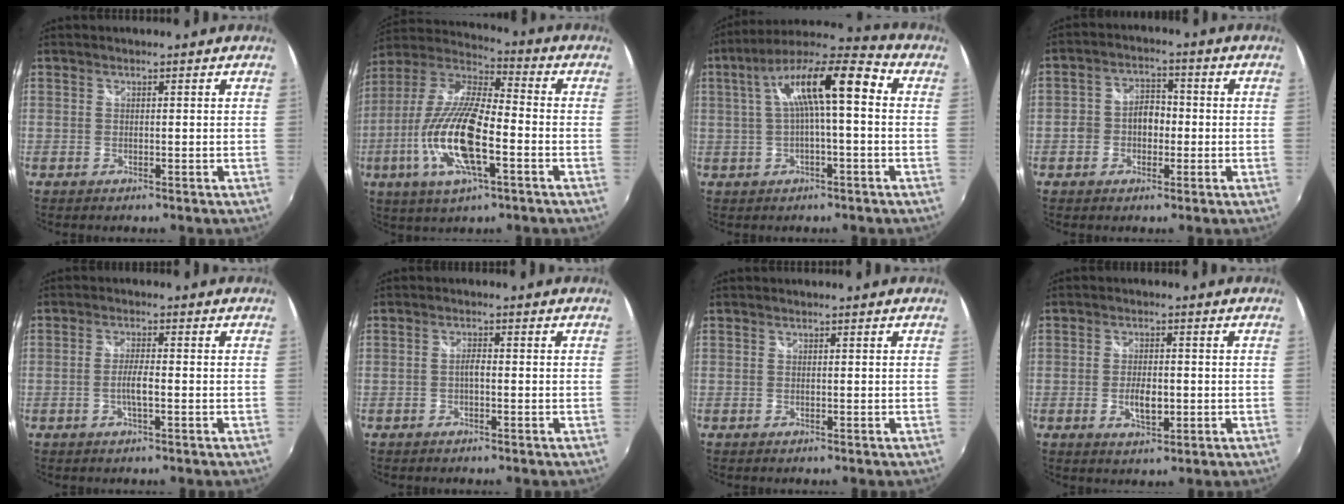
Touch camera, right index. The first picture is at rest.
{"total": 18.4, "force": [-5.7, 5.4, 16.7], "torque": [-0.342, -0.013, -0.116]}
{"total": 13.8, "force": [1.8, 3.1, 13.3], "torque": [-0.231, 0.034, 0.027]}
{"total": 5.7, "force": [-1.4, 4.5, 3.1], "torque": [-0.058, 0.016, -0.023]}
{"total": 3.1, "force": [-1.0, 0.2, 3.0], "torque": [-0.057, 0.001, -0.019]}
{"total": 1.6, "force": [-0.5, 0.5, 1.4], "torque": [-0.027, 0.005, -0.011]}
{"total": 0.0}
{"total": 4.8, "force": [-1.0, 2.3, 4.1], "torque": [-0.077, -0.002, -0.017]}